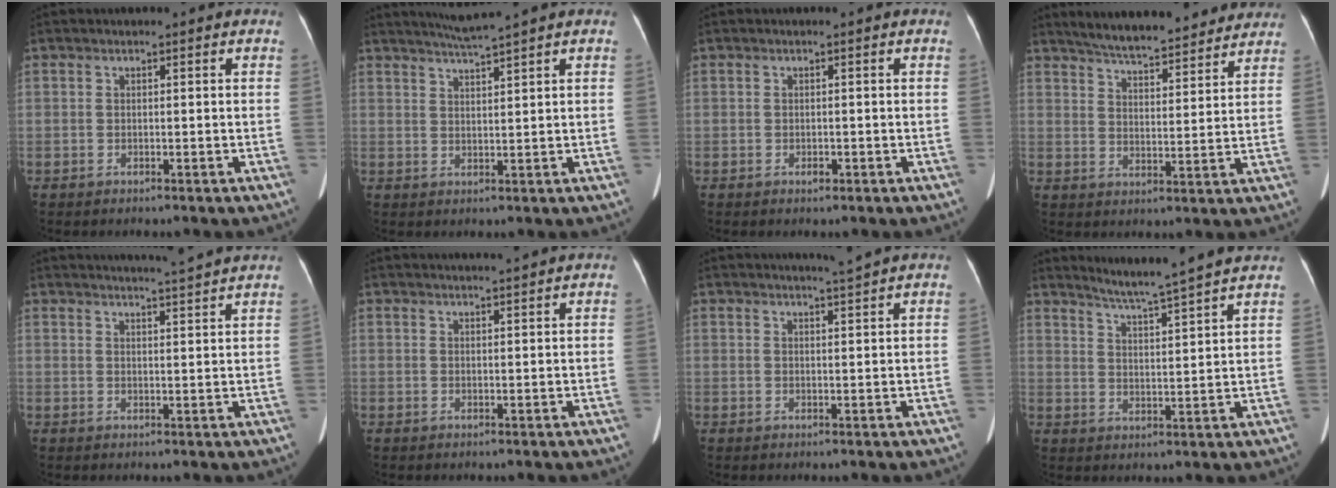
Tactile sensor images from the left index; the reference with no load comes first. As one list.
[{"total": 4.3, "force": [3.6, -1.6, 1.5], "torque": [-0.029, -0.002, 0.071]}, {"total": 0.6, "force": [-0.3, 0.3, 0.3], "torque": [-0.006, 0.001, -0.004]}, {"total": 17.6, "force": [15.8, 4.4, 6.3], "torque": [-0.078, 0.011, 0.197]}, {"total": 7.6, "force": [7.0, -1.6, 2.5], "torque": [-0.034, 0.001, 0.086]}, {"total": 3.1, "force": [2.8, -0.9, 1.0], "torque": [-0.011, 0.006, 0.040]}, {"total": 2.2, "force": [1.8, -1.1, 0.5], "torque": [-0.011, -0.014, 0.034]}, {"total": 10.0, "force": [9.0, -1.8, 4.0], "torque": [-0.075, -0.004, 0.131]}]